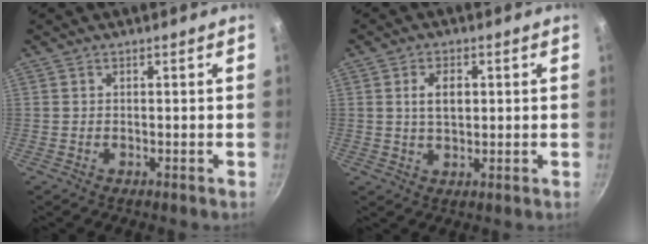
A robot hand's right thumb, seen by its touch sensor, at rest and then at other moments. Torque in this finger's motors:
{"motor_torque": [0.03, 1.40, 0.48, 0.39, 0.09]}